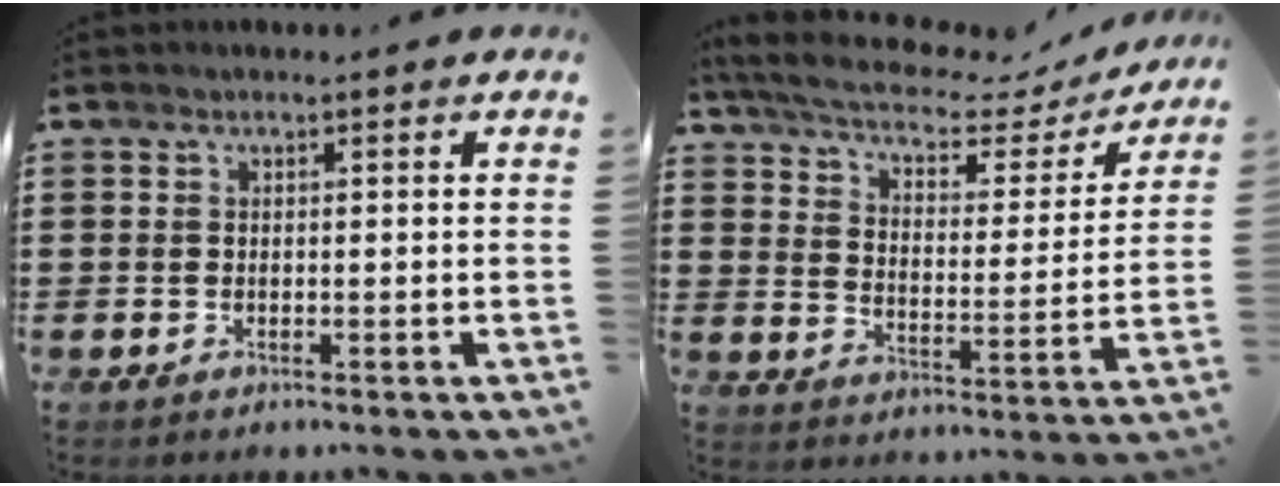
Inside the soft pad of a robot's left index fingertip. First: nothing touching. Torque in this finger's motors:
{"motor_torque": [2.14, 0.00, 0.47, 0.10]}